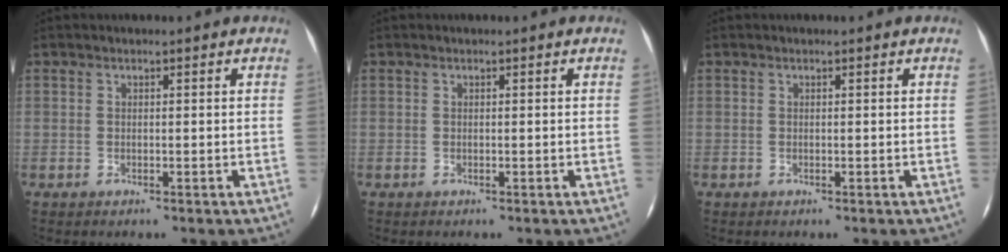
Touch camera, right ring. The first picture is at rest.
{"total": 0.0}
{"total": 0.0}